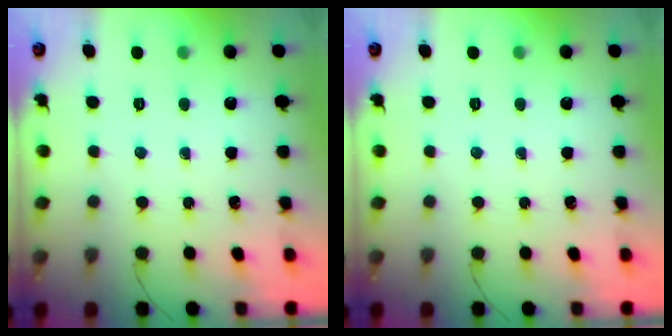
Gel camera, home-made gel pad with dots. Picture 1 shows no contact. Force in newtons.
{"total": 0.0}